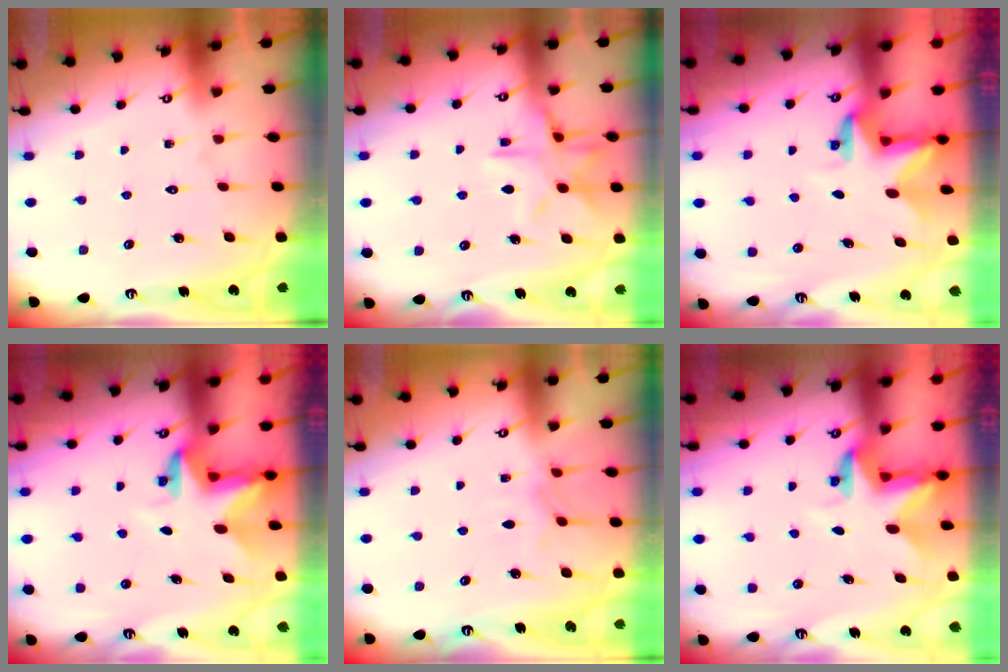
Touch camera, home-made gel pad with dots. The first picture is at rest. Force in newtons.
{"total": 11.2, "press": 11.2, "slide": 0.9}
{"total": 3.0, "press": 3.0, "slide": 0.1}
{"total": 2.9, "press": 2.9, "slide": 0.2}
{"total": 4.5, "press": 4.5, "slide": 0.3}
{"total": 2.9, "press": 2.9, "slide": 0.2}